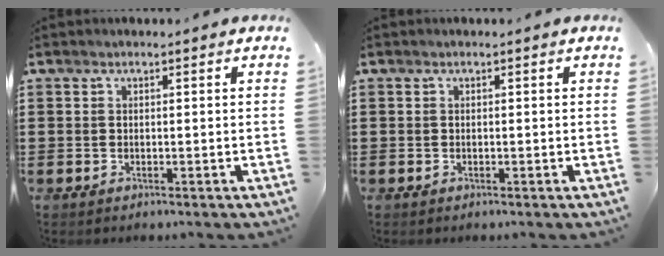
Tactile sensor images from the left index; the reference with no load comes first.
{"total": 0.0}